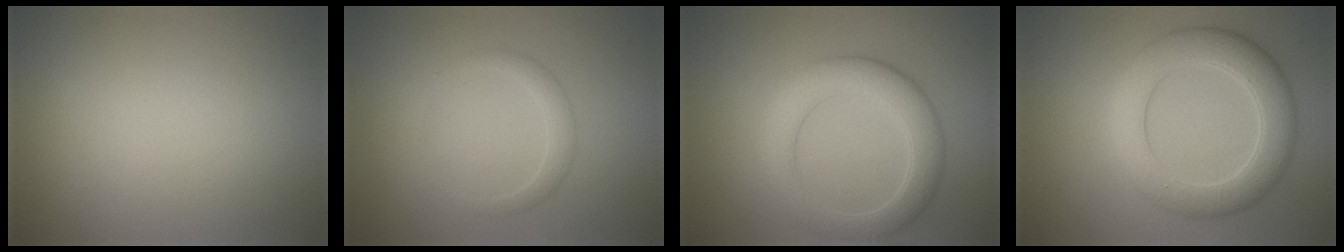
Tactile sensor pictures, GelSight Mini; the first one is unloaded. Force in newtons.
{"total": 1.5, "press": 1.5, "slide": 0.0}
{"total": 4.9, "press": 4.8, "slide": 0.5}
{"total": 6.1, "press": 6.1, "slide": 0.1}